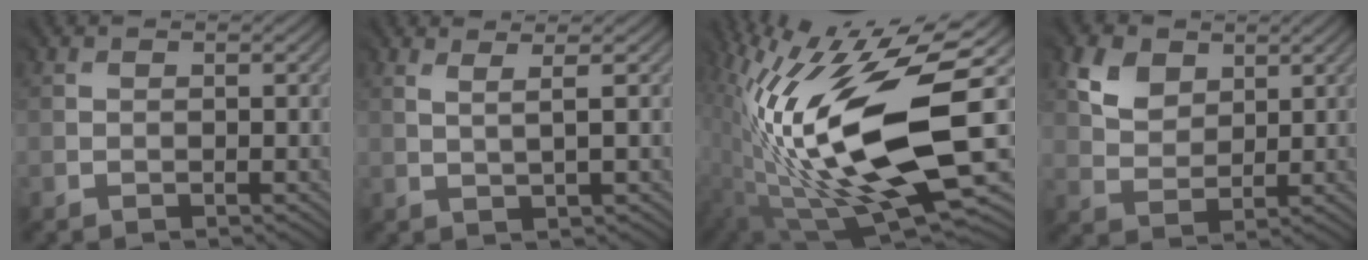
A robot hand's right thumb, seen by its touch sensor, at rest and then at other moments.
{"total": 1.6, "force": [0.9, -0.2, 1.3], "torque": [-0.011, 0.002, 0.011]}
{"total": 18.8, "force": [-0.6, 6.7, 17.5], "torque": [-0.343, -0.011, -0.008]}
{"total": 4.9, "force": [2.9, 3.4, 2.1], "torque": [-0.047, -0.002, 0.061]}